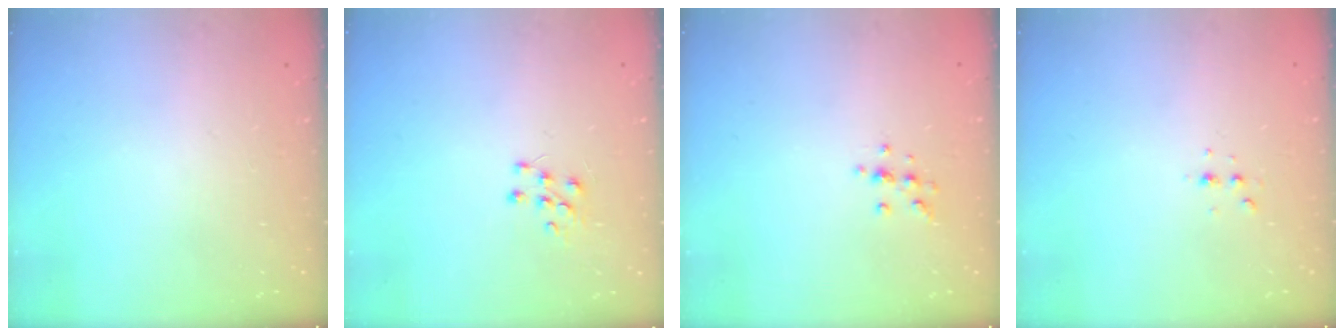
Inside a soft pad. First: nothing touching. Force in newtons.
{"total": 6.3, "press": 6.3, "slide": 0.5}
{"total": 5.6, "press": 5.6, "slide": 0.6}
{"total": 2.8, "press": 2.8, "slide": 0.7}